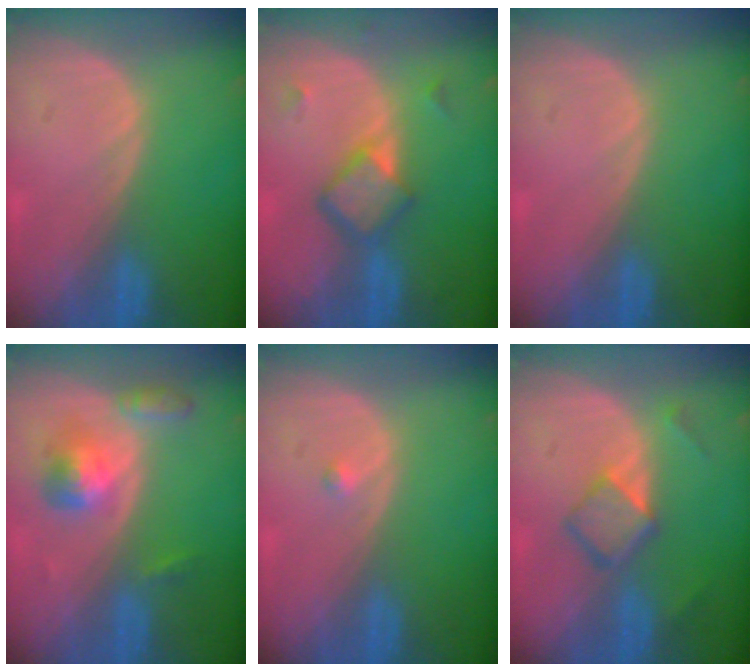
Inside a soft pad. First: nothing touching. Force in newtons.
{"total": 5.9, "press": 5.2, "slide": 2.8}
{"total": 0.0}
{"total": 5.2, "press": 4.9, "slide": 1.7}
{"total": 0.7, "press": 0.7, "slide": 0.1}
{"total": 5.1, "press": 4.7, "slide": 2.0}